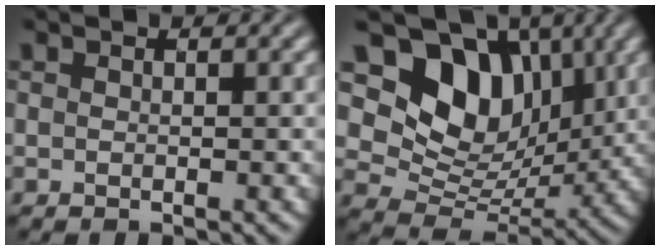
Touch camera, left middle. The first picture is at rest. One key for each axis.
{"total": 9.3, "fx": 3.7, "fy": 6.7, "fz": 5.2, "tx": -0.093, "ty": -0.014, "tz": 0.068}